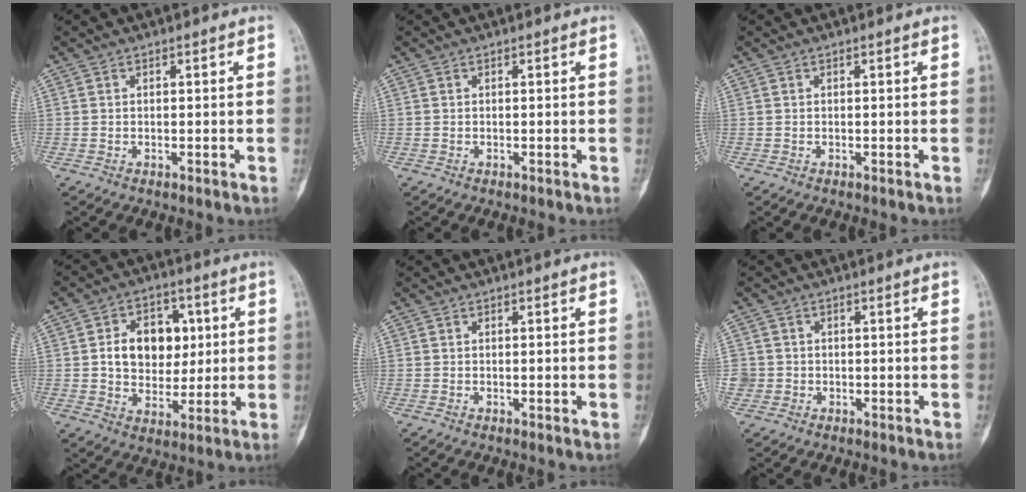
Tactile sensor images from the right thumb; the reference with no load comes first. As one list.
[{"total": 0.0}, {"total": 0.0}, {"total": 12.5, "force": [2.0, 9.2, 8.2], "torque": [-0.081, 0.002, 0.037]}, {"total": 0.7, "force": [-0.1, 0.2, 0.6], "torque": [-0.005, -0.002, -0.003]}, {"total": 2.5, "force": [-0.4, 2.5, -0.1], "torque": [0.020, 0.010, -0.011]}]